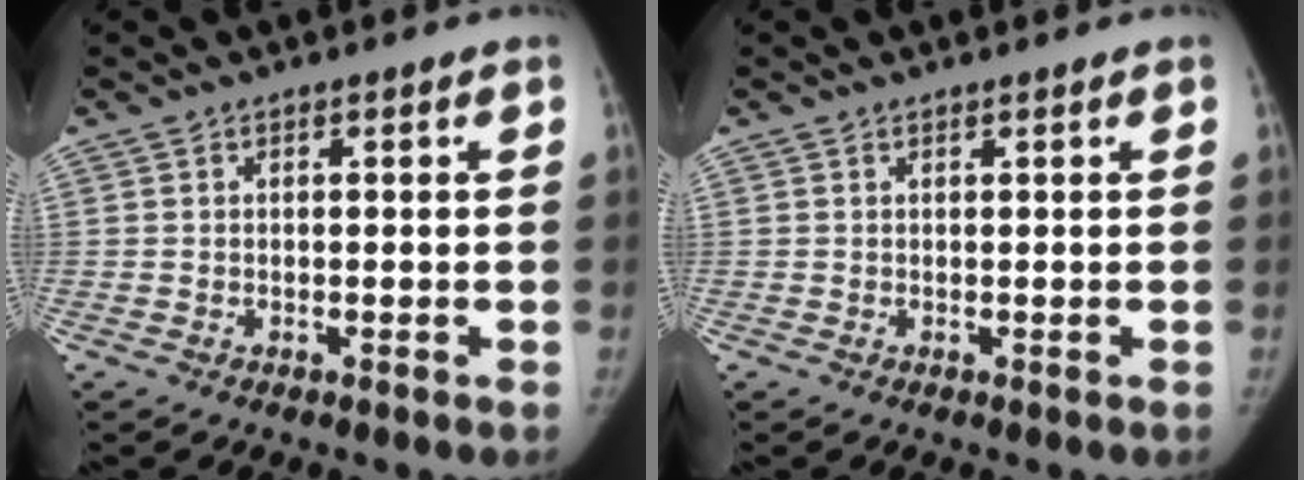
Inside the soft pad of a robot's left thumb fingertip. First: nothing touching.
{"total": 0.0}